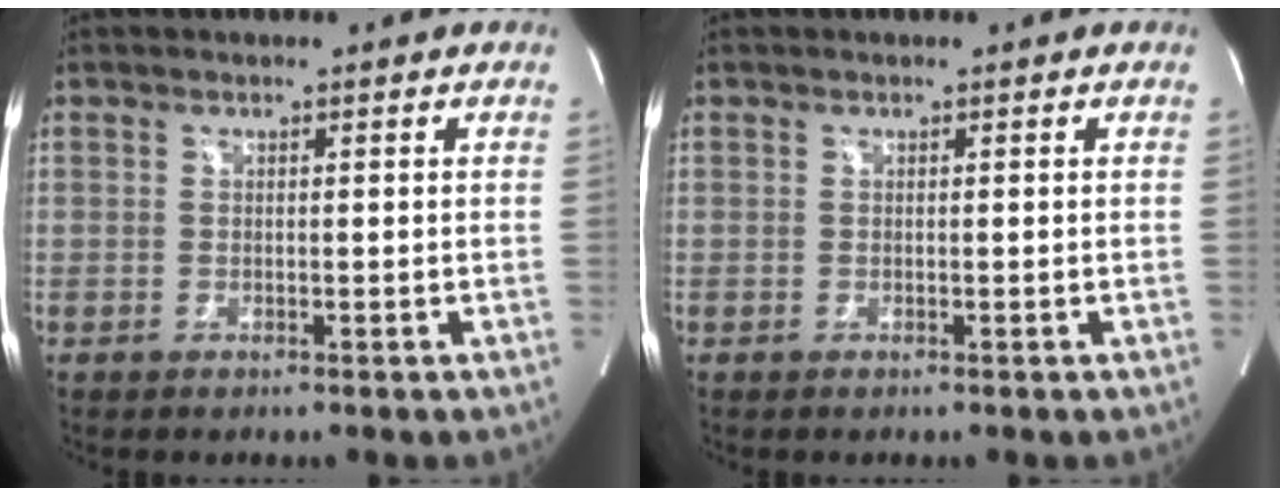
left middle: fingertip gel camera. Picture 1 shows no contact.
{"total": 0.0}